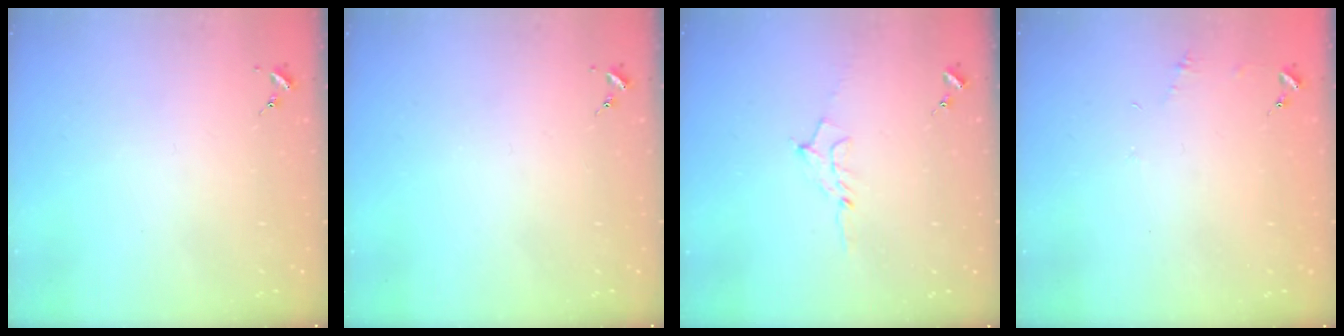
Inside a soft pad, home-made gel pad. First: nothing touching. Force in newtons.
{"total": 0.0}
{"total": 5.7, "press": 5.6, "slide": 0.7}
{"total": 4.3, "press": 4.3, "slide": 0.5}